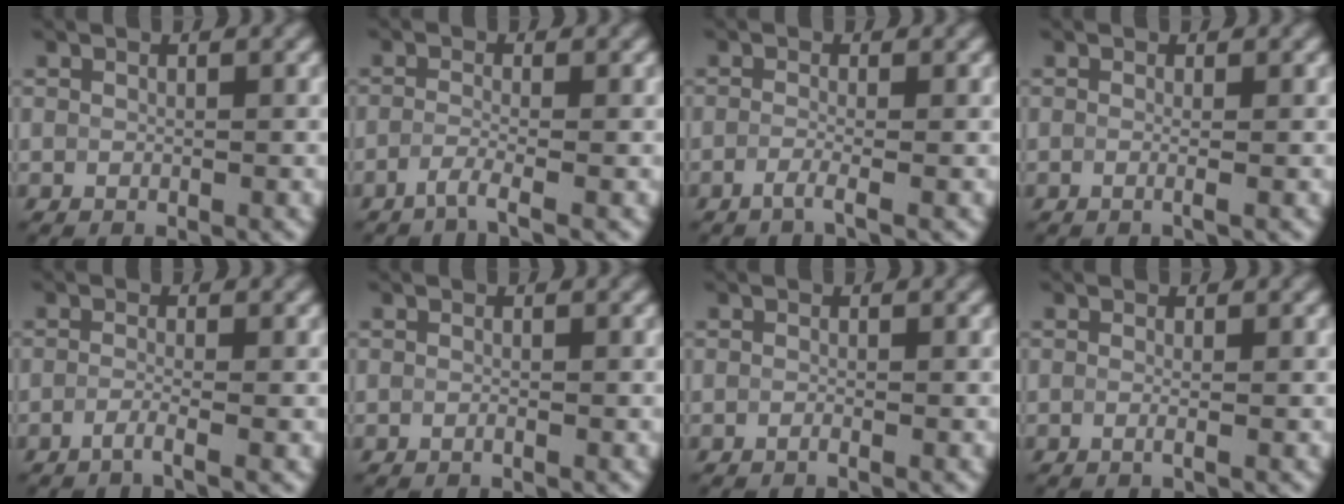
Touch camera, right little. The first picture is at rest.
{"total": 2.0, "force": [-1.9, -0.3, 0.4], "torque": [-0.010, -0.002, -0.042]}
{"total": 1.6, "force": [-1.6, -0.2, 0.5], "torque": [-0.008, -0.004, -0.031]}
{"total": 0.8, "force": [-0.5, 0.2, 0.6], "torque": [-0.005, -0.006, -0.022]}
{"total": 1.6, "force": [-1.6, -0.3, 0.3], "torque": [-0.005, -0.002, -0.033]}
{"total": 0.7, "force": [-0.7, -0.2, -0.1], "torque": [0.001, -0.010, -0.011]}
{"total": 0.9, "force": [-0.9, -0.2, -0.1], "torque": [0.001, -0.008, -0.013]}
{"total": 0.6, "force": [-0.6, 0.0, 0.3], "torque": [-0.006, -0.008, -0.015]}